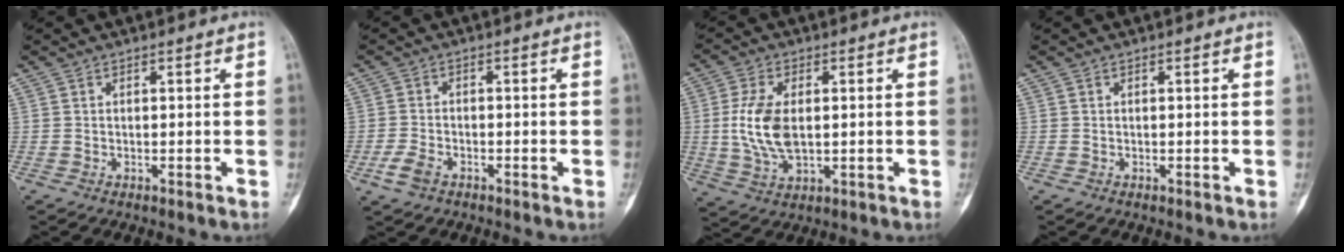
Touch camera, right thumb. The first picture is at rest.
{"total": 3.6, "force": [-1.9, 2.1, 2.1], "torque": [-0.048, 0.007, -0.036]}
{"total": 9.9, "force": [0.5, 5.4, 8.2], "torque": [-0.174, -0.006, 0.017]}
{"total": 0.0}